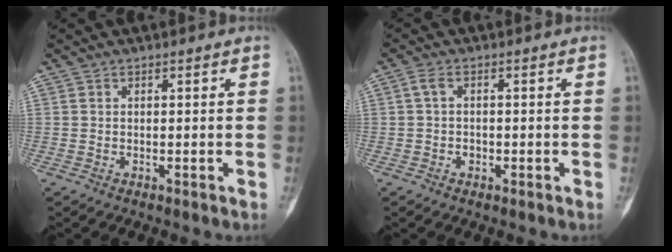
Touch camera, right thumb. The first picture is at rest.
{"total": 2.5, "force": [-0.2, 1.8, 1.7], "torque": [-0.036, 0.009, -0.006]}